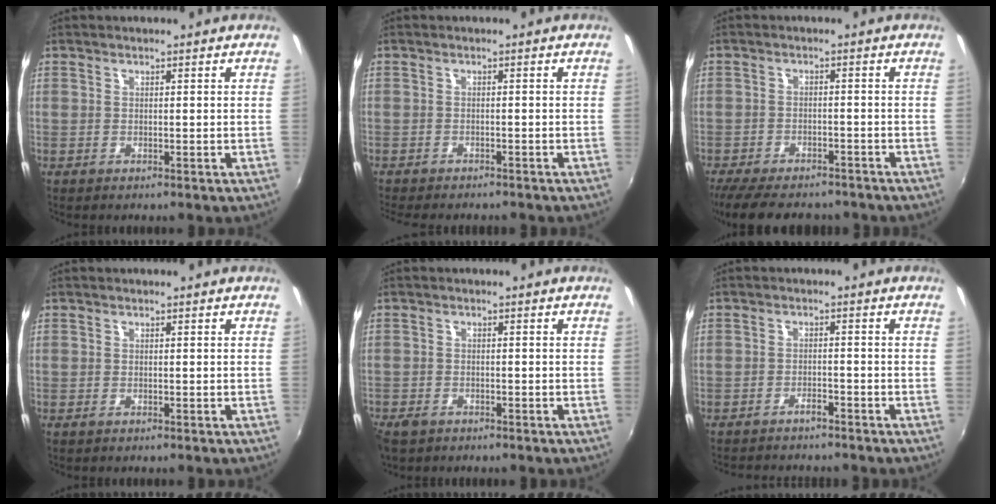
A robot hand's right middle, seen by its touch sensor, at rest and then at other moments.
{"total": 5.7, "force": [-5.1, 1.1, 2.2], "torque": [-0.056, -0.018, -0.078]}
{"total": 13.8, "force": [-11.3, 5.0, 6.2], "torque": [-0.143, -0.022, -0.171]}
{"total": 0.5, "force": [-0.4, 0.1, 0.2], "torque": [-0.005, -0.002, -0.010]}
{"total": 4.0, "force": [-3.0, 2.0, 1.6], "torque": [-0.047, -0.010, -0.055]}
{"total": 6.2, "force": [-5.7, 1.4, 2.1], "torque": [-0.058, -0.006, -0.082]}